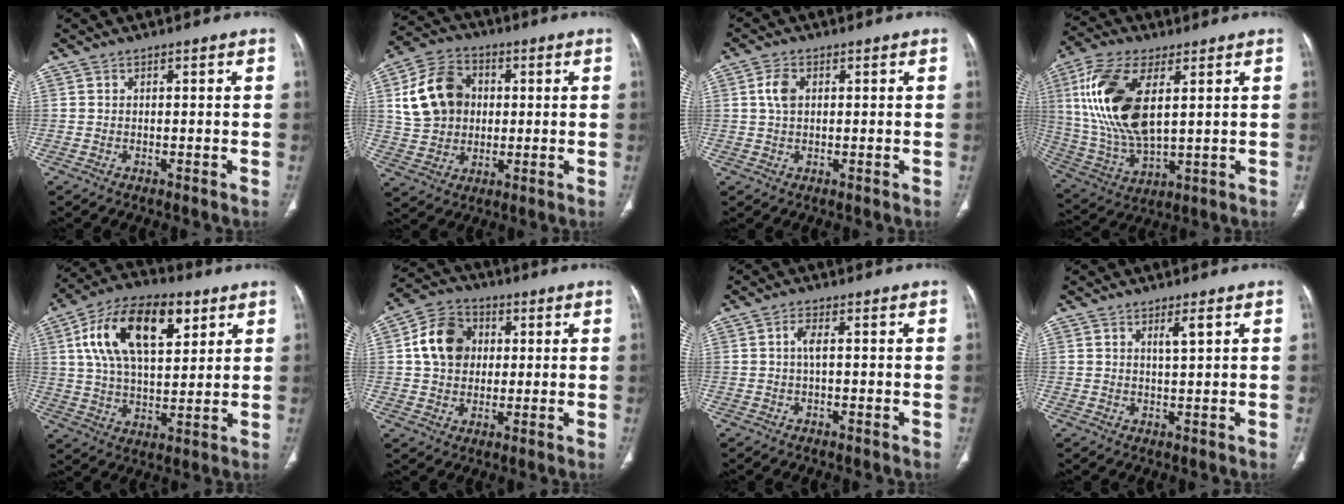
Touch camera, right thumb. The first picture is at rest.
{"total": 13.8, "force": [2.3, 11.1, 7.8], "torque": [-0.125, 0.013, 0.043]}
{"total": 3.5, "force": [0.8, 2.2, 2.6], "torque": [-0.055, 0.003, 0.015]}
{"total": 18.9, "force": [4.7, 9.0, 15.9], "torque": [-0.335, -0.014, 0.095]}
{"total": 20.0, "force": [7.6, 10.2, 15.4], "torque": [-0.252, -0.003, 0.130]}
{"total": 11.2, "force": [1.8, 9.1, 6.2], "torque": [-0.091, 0.010, 0.023]}
{"total": 2.4, "force": [0.0, 0.9, 2.2], "torque": [-0.049, 0.002, -0.003]}
{"total": 2.6, "force": [1.2, 0.4, 2.2], "torque": [-0.043, -0.008, 0.022]}